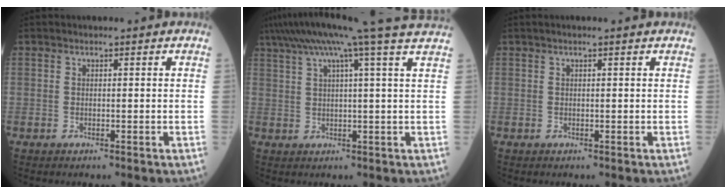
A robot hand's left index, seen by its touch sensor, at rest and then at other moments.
{"total": 16.7, "force": [13.4, -2.5, 9.7], "torque": [-0.171, 0.014, 0.177]}
{"total": 1.3, "force": [1.0, -0.1, 0.8], "torque": [-0.014, 0.014, 0.016]}